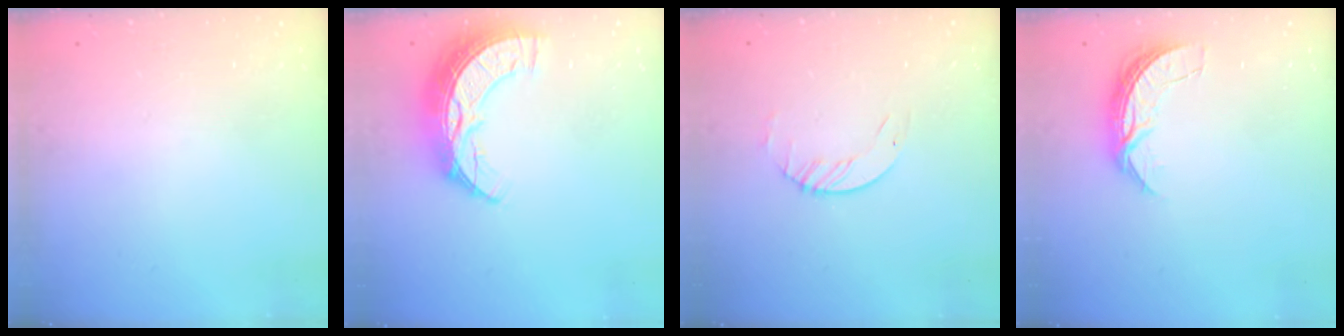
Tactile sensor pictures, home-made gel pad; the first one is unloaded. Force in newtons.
{"total": 13.4, "press": 13.3, "slide": 0.9}
{"total": 1.6, "press": 1.6, "slide": 0.2}
{"total": 6.9, "press": 6.8, "slide": 0.5}